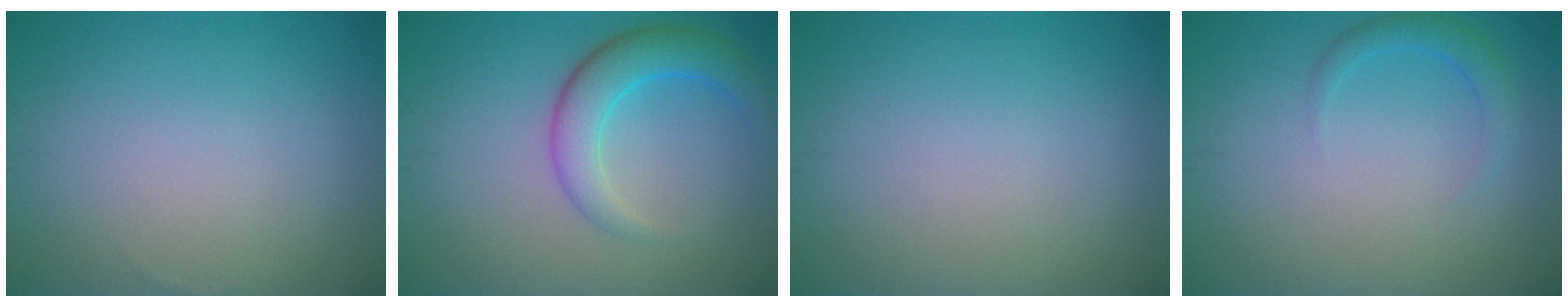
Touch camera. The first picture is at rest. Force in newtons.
{"total": 4.5, "press": 4.5, "slide": 0.3}
{"total": 0.0}
{"total": 1.8, "press": 1.8, "slide": 0.1}